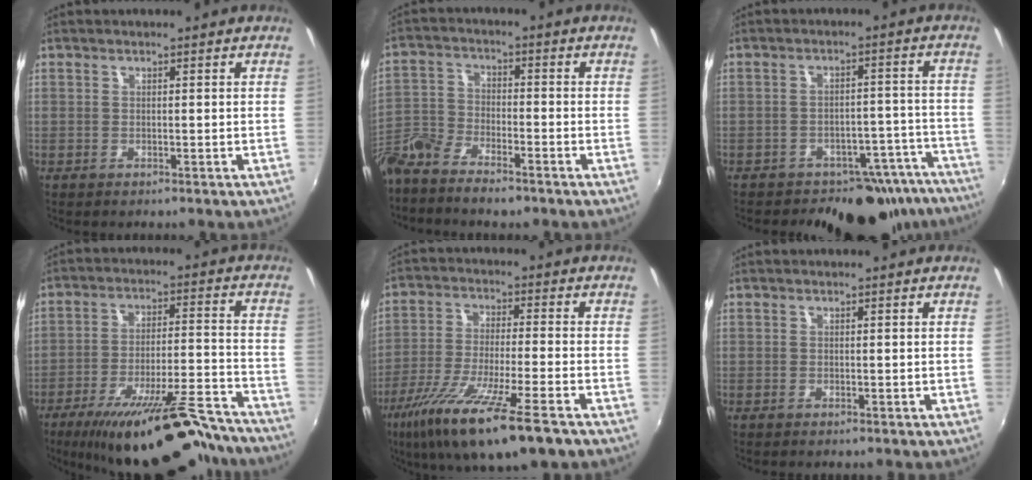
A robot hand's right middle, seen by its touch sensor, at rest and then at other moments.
{"total": 11.8, "force": [-9.1, 4.1, 6.3], "torque": [-0.155, -0.020, -0.179]}
{"total": 14.2, "force": [-11.7, 7.3, 3.2], "torque": [-0.027, 0.046, -0.124]}
{"total": 22.8, "force": [-18.9, 5.1, 11.7], "torque": [-0.189, -0.014, -0.265]}
{"total": 17.6, "force": [-10.8, 2.1, 13.7], "torque": [-0.266, -0.060, -0.190]}
{"total": 0.0}